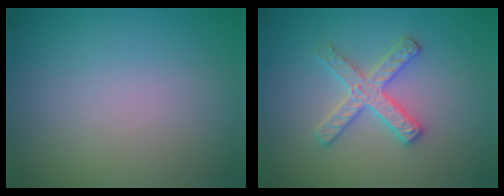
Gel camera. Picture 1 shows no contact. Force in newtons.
{"total": 2.9, "press": 2.9, "slide": 0.5}